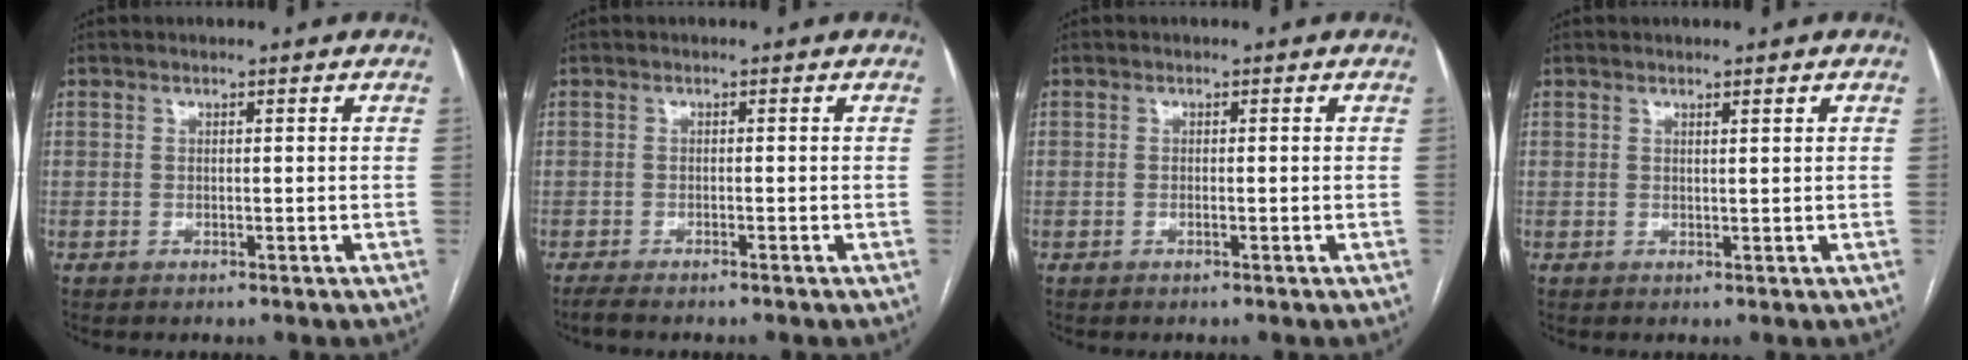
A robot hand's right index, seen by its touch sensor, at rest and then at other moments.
{"total": 2.2, "force": [-1.8, -0.2, 1.2], "torque": [-0.023, -0.003, -0.031]}
{"total": 0.5, "force": [-0.2, 0.0, 0.5], "torque": [-0.010, -0.001, -0.004]}
{"total": 0.9, "force": [0.6, 0.0, 0.6], "torque": [-0.011, 0.000, 0.010]}